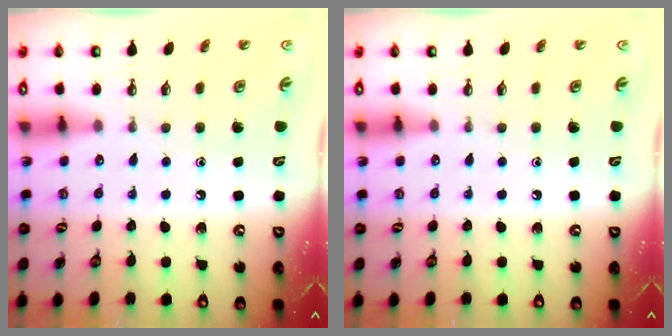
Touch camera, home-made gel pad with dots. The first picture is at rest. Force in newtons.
{"total": 0.0}